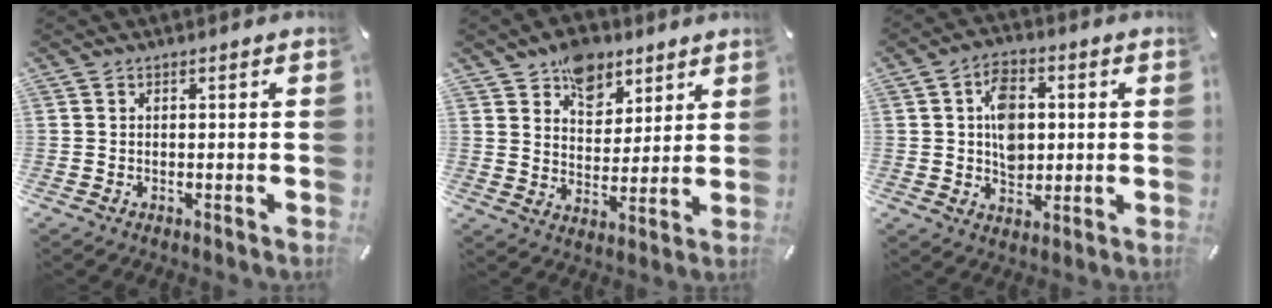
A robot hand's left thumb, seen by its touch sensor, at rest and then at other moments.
{"total": 10.1, "force": [6.8, 7.1, 2.6], "torque": [-0.028, -0.044, 0.123]}
{"total": 9.0, "force": [1.1, 6.9, 5.7], "torque": [-0.075, 0.004, 0.019]}